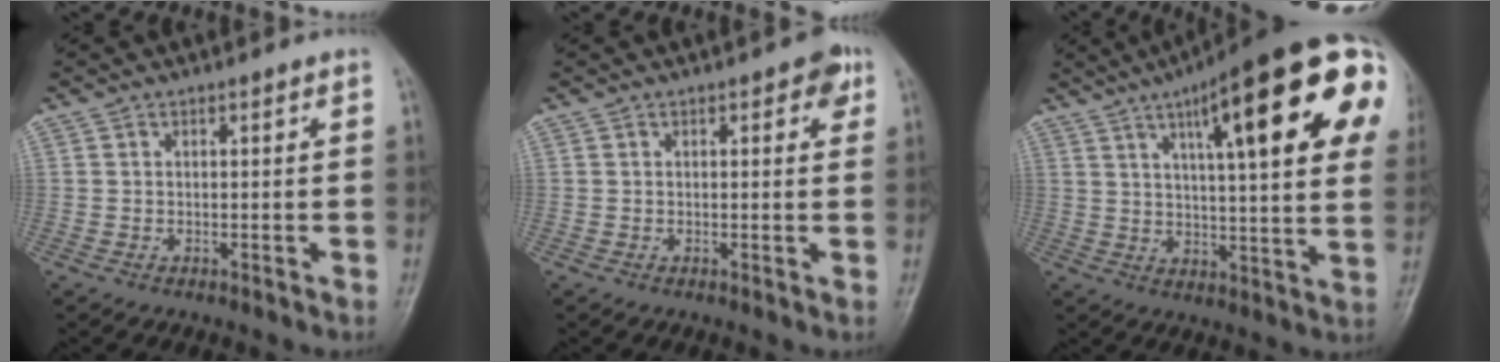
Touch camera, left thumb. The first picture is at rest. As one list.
[{"total": 2.9, "force": [1.3, 1.5, 2.2], "torque": [-0.010, 0.000, 0.009]}, {"total": 27.5, "force": [10.7, 6.2, 24.6], "torque": [-0.295, 0.002, 0.149]}]